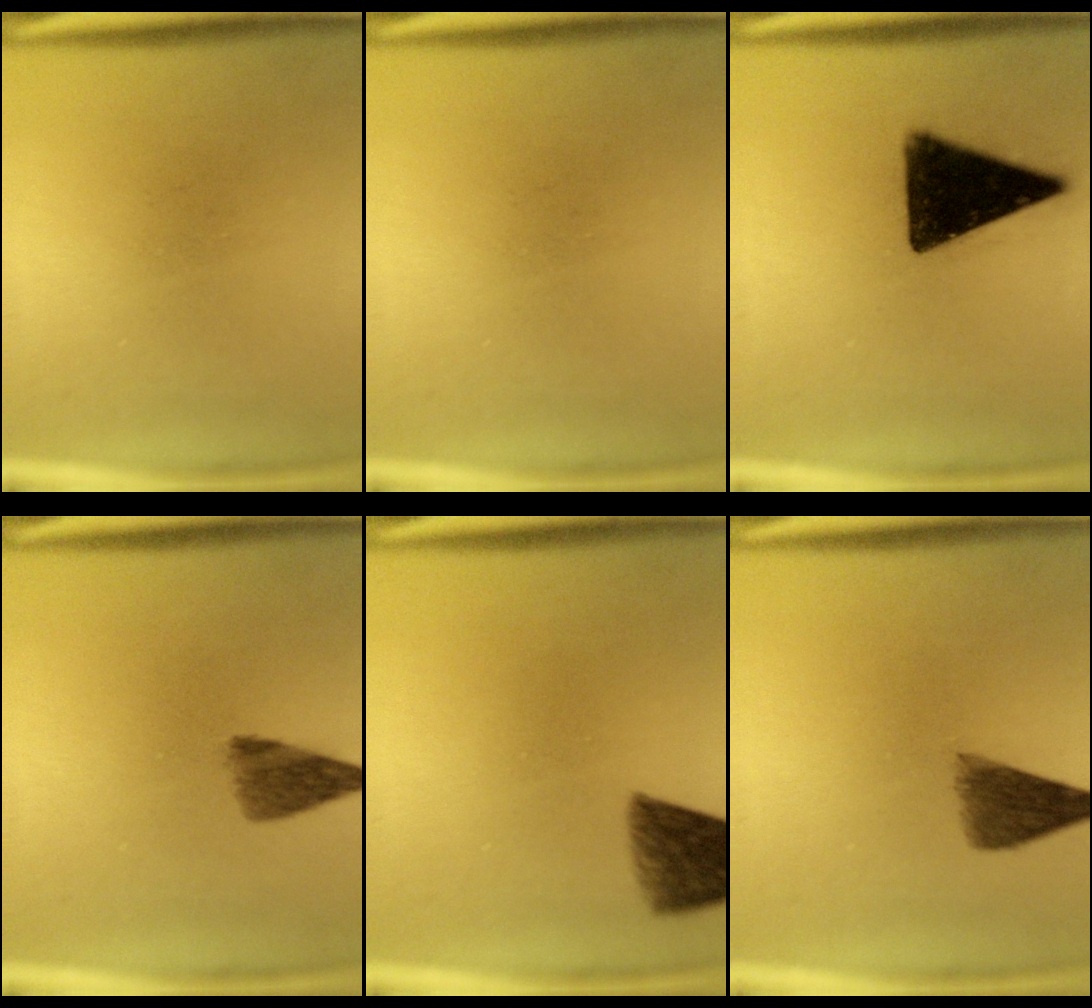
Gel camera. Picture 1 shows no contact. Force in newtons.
{"total": 0.0}
{"total": 15.9}
{"total": 4.3}
{"total": 7.4}
{"total": 5.2}